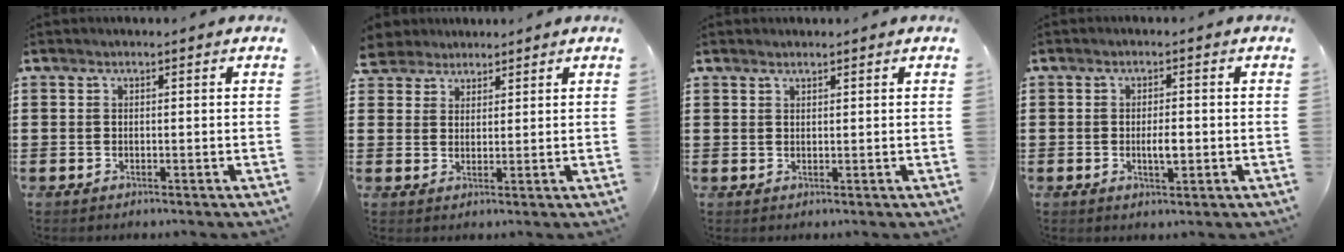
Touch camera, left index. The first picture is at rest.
{"total": 3.1, "force": [2.7, 1.5, -0.2], "torque": [-0.011, 0.003, 0.051]}
{"total": 1.0, "force": [0.9, 0.1, 0.2], "torque": [-0.006, 0.000, 0.019]}
{"total": 3.1, "force": [-0.3, 1.0, 2.9], "torque": [-0.053, 0.001, -0.006]}